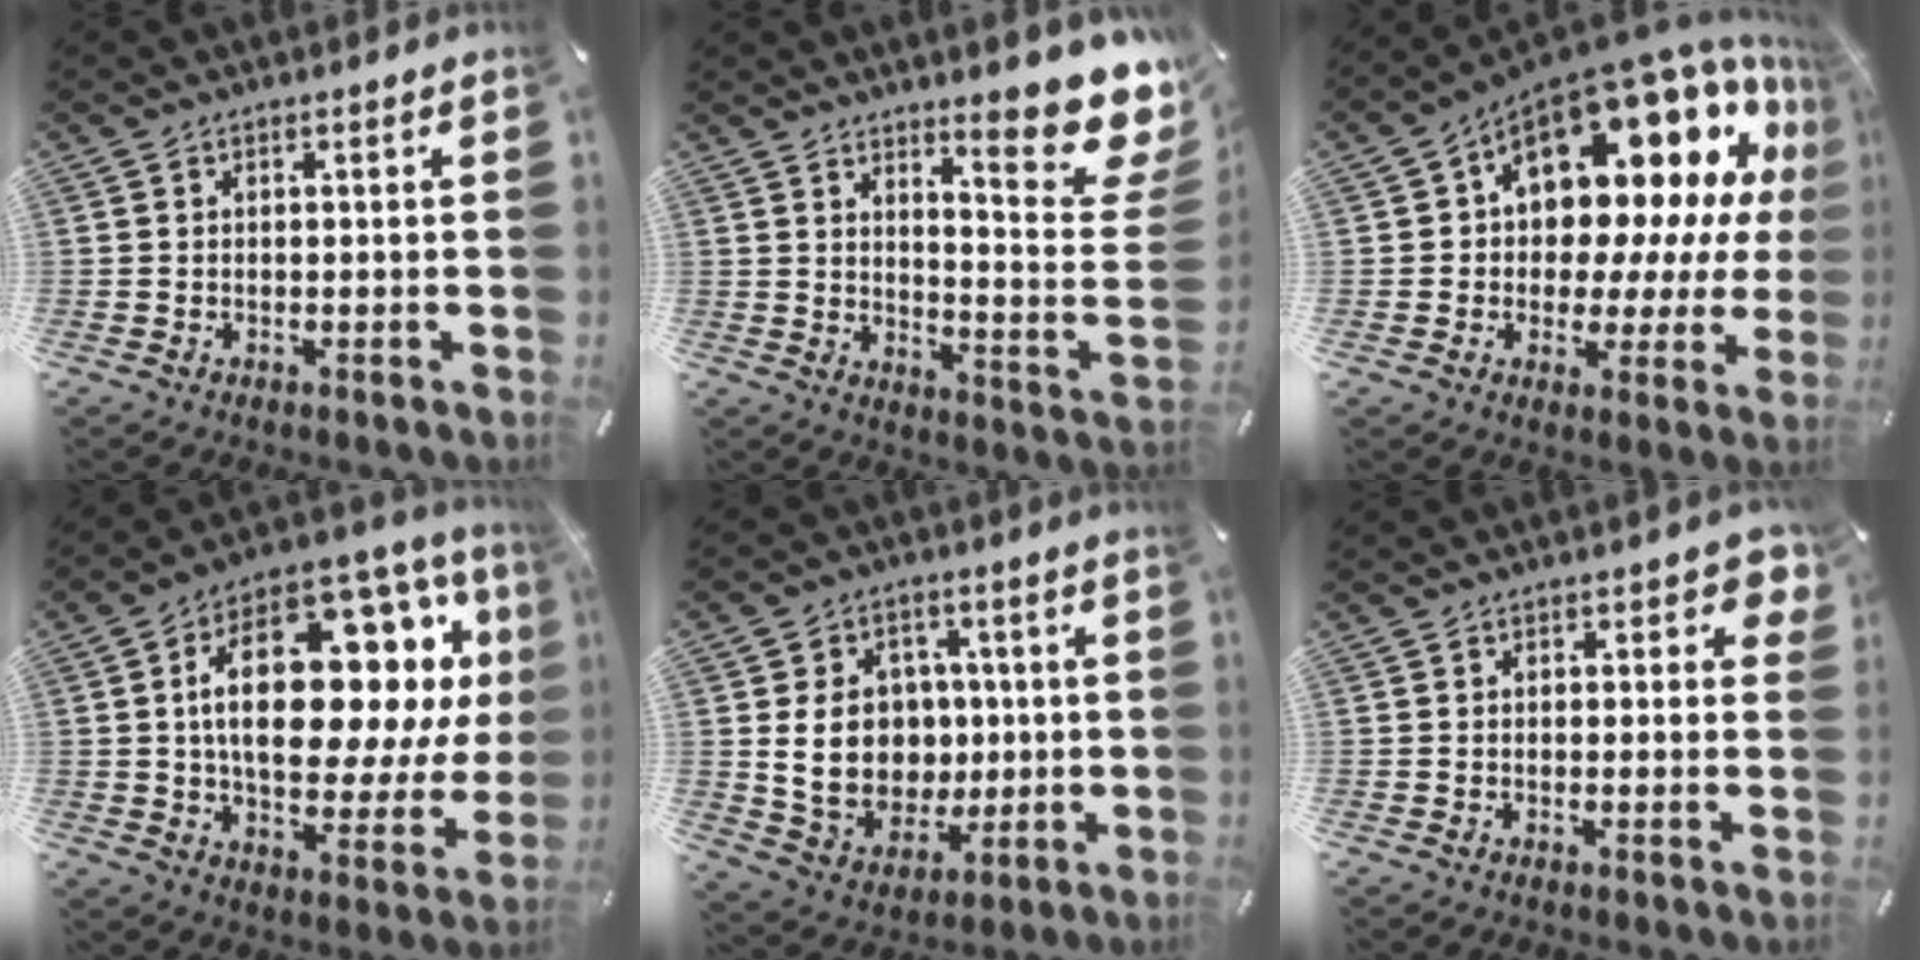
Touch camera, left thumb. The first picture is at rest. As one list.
[{"total": 15.5, "force": [10.8, 4.0, 10.4], "torque": [-0.127, -0.095, 0.174]}, {"total": 21.4, "force": [10.7, 12.2, 13.9], "torque": [-0.189, -0.096, 0.183]}, {"total": 25.6, "force": [7.1, 13.5, 20.5], "torque": [-0.339, -0.046, 0.118]}, {"total": 13.5, "force": [1.0, 11.6, 6.7], "torque": [-0.126, 0.008, 0.031]}, {"total": 2.7, "force": [0.6, 1.6, 2.1], "torque": [-0.018, -0.002, 0.004]}]